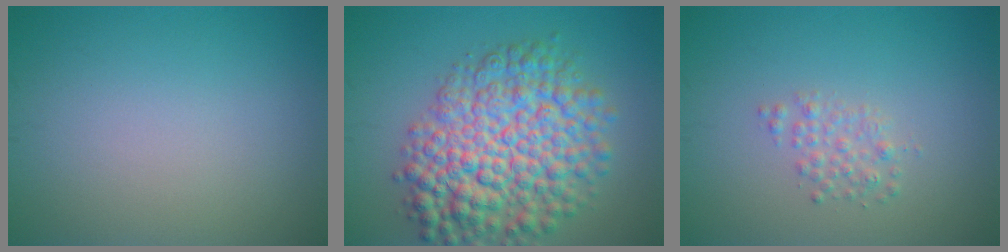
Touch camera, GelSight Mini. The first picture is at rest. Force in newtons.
{"total": 9.9, "press": 9.9, "slide": 0.2}
{"total": 1.5, "press": 1.5, "slide": 0.0}